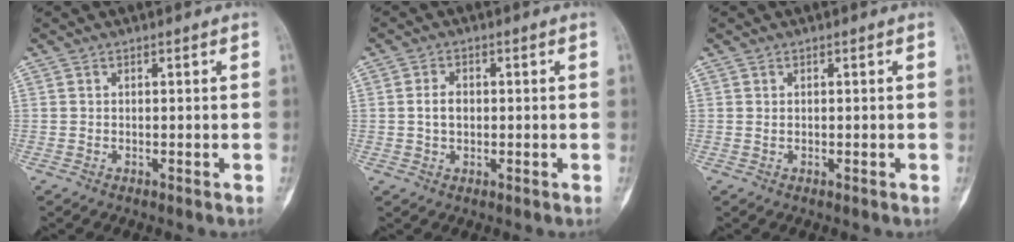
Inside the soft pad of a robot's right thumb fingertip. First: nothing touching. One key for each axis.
{"total": 3.7, "fx": 0.0, "fy": 2.5, "fz": 2.6, "tx": -0.046, "ty": 0.006, "tz": 0.000}
{"total": 0.0}